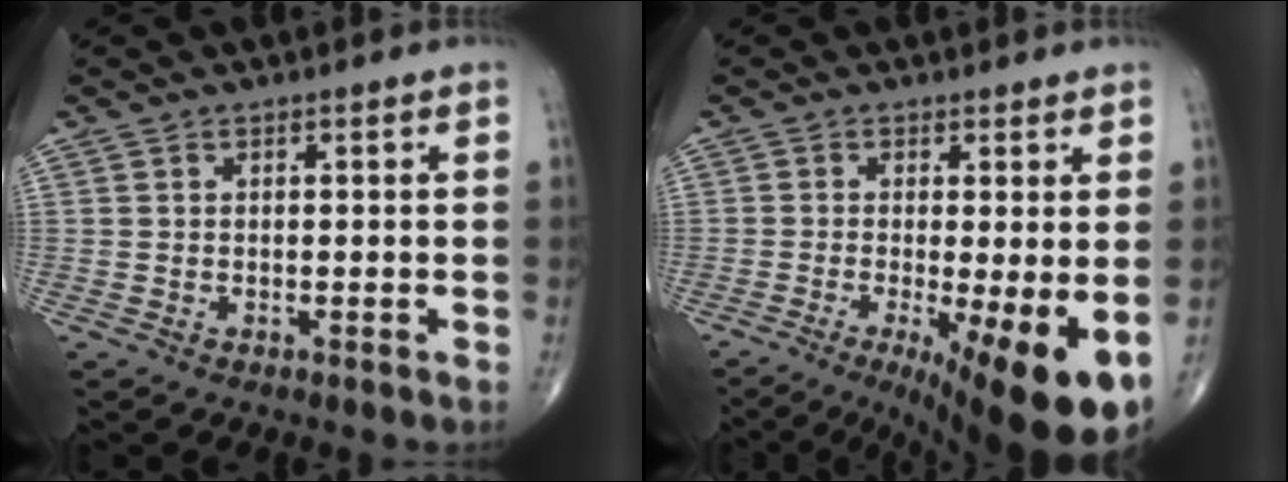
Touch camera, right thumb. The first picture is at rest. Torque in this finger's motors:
{"motor_torque": [1.68, 2.35, 0.33, -0.48, 0.31]}